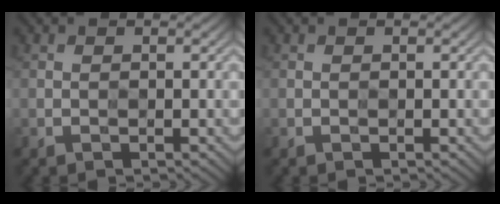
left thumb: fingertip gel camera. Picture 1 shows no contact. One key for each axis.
{"total": 0.0}